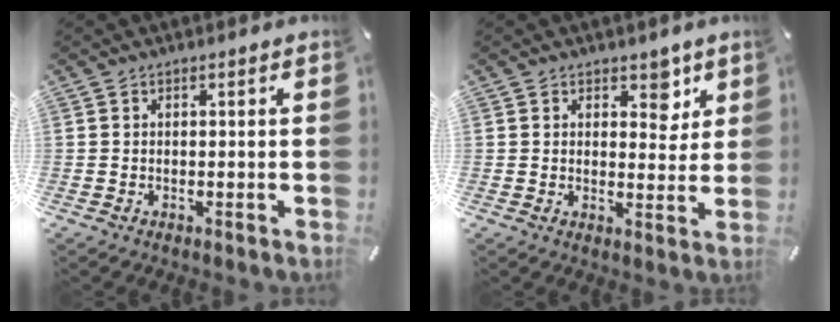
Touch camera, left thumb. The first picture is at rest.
{"total": 5.5, "force": [3.1, 3.5, 2.8], "torque": [-0.011, -0.019, 0.043]}